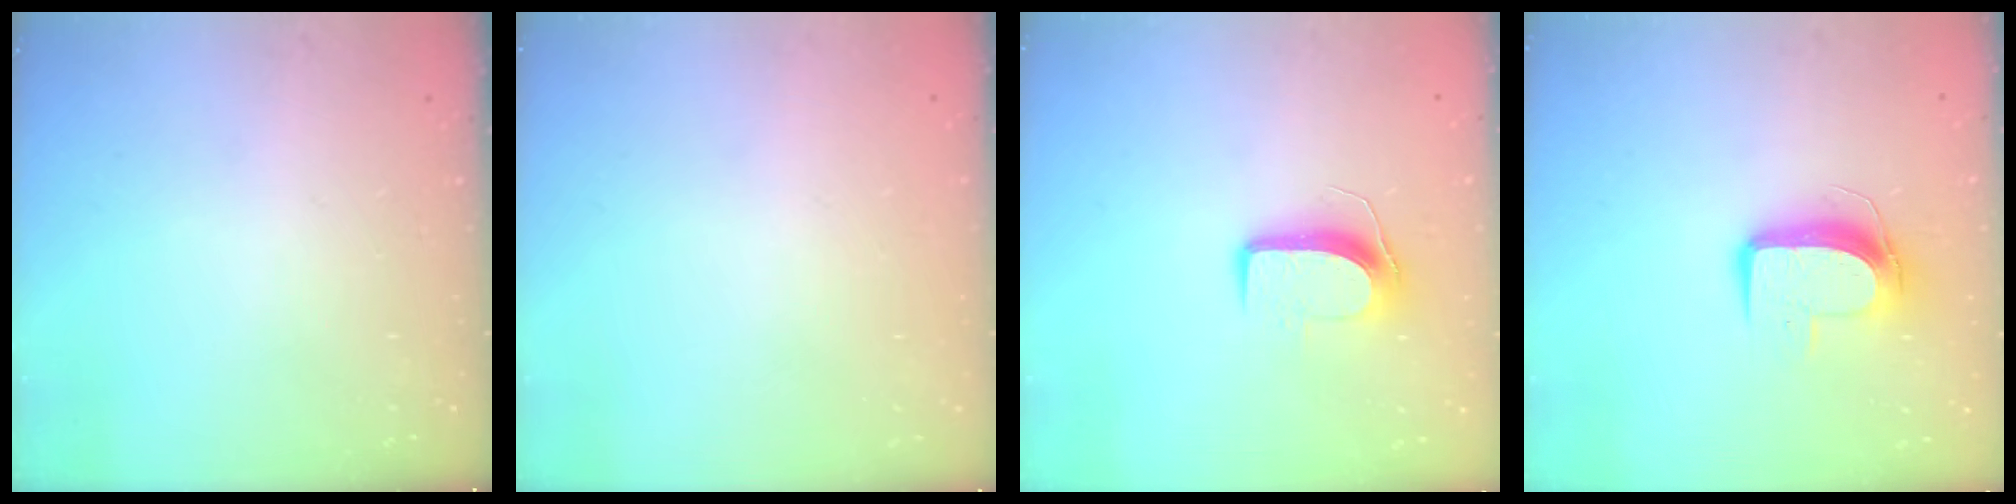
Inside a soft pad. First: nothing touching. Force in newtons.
{"total": 0.0}
{"total": 8.9, "press": 8.9, "slide": 0.5}
{"total": 9.7, "press": 9.7, "slide": 0.4}